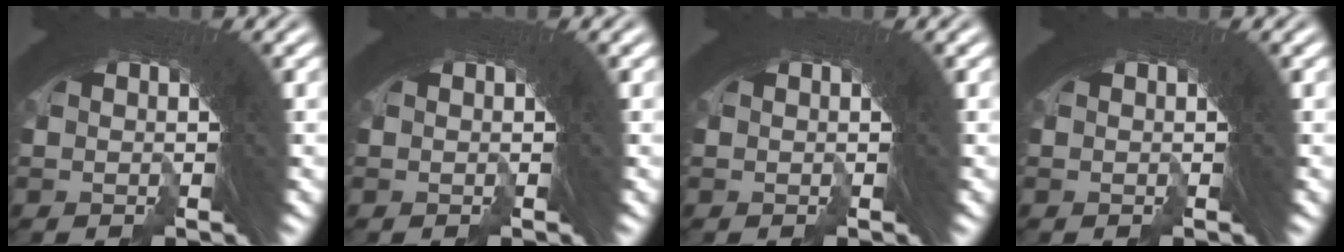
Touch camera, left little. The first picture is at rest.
{"total": 0.0}
{"total": 0.0}
{"total": 0.0}